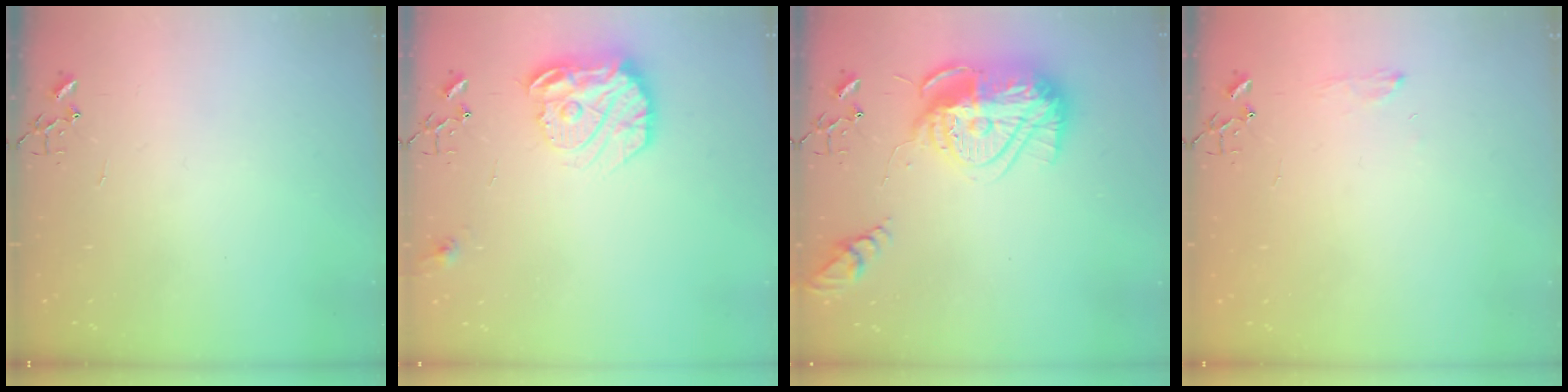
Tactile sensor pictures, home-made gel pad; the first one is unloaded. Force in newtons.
{"total": 17.2, "press": 17.1, "slide": 1.7}
{"total": 18.9, "press": 18.9, "slide": 1.6}
{"total": 6.3, "press": 6.2, "slide": 0.8}